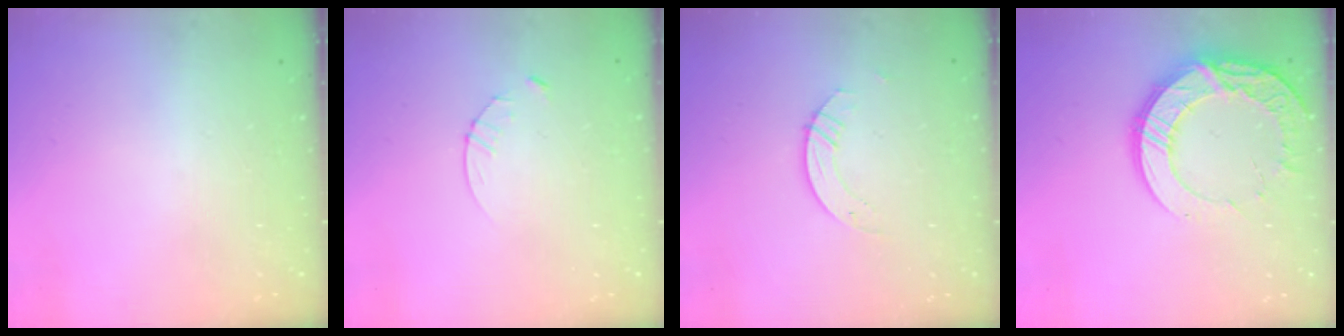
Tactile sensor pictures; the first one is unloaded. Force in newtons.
{"total": 3.4, "press": 3.4, "slide": 0.4}
{"total": 2.8, "press": 2.8, "slide": 0.2}
{"total": 15.6, "press": 15.5, "slide": 1.2}